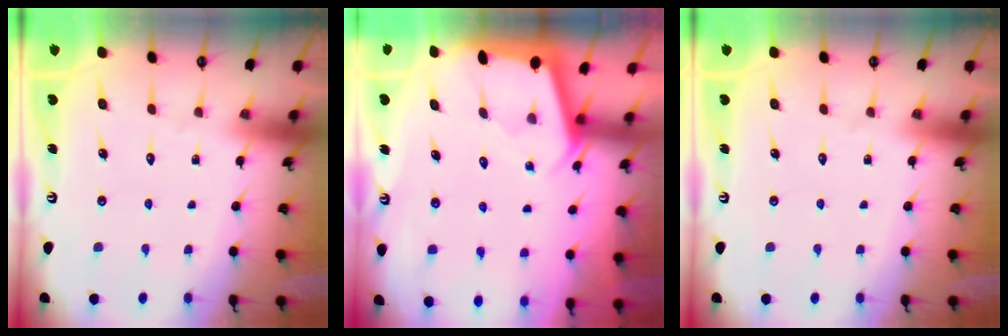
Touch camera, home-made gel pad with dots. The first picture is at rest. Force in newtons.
{"total": 2.2, "press": 2.2, "slide": 0.2}
{"total": 0.0}